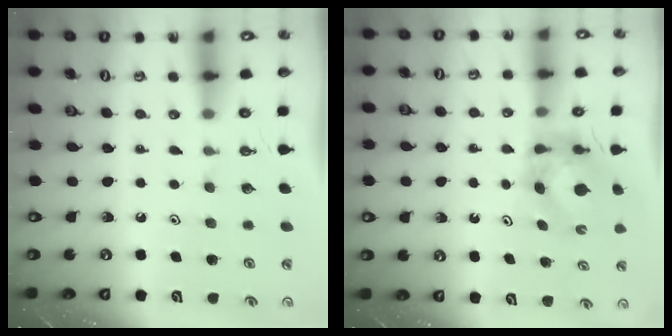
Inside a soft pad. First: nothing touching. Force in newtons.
{"total": 6.1, "press": 6.1, "slide": 0.5}